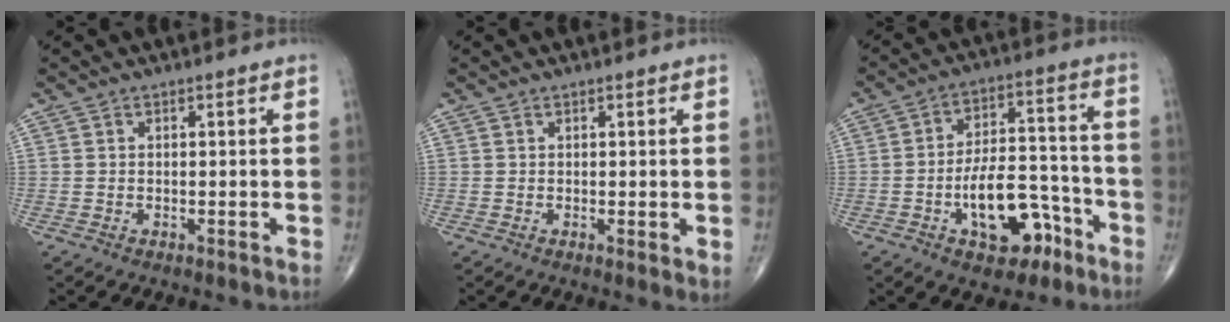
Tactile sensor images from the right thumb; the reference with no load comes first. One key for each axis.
{"total": 1.8, "fx": 0.4, "fy": 0.5, "fz": 1.7, "tx": -0.027, "ty": -0.009, "tz": 0.005}
{"total": 13.9, "fx": -6.3, "fy": 7.3, "fz": 10.0, "tx": -0.130, "ty": 0.055, "tz": -0.093}